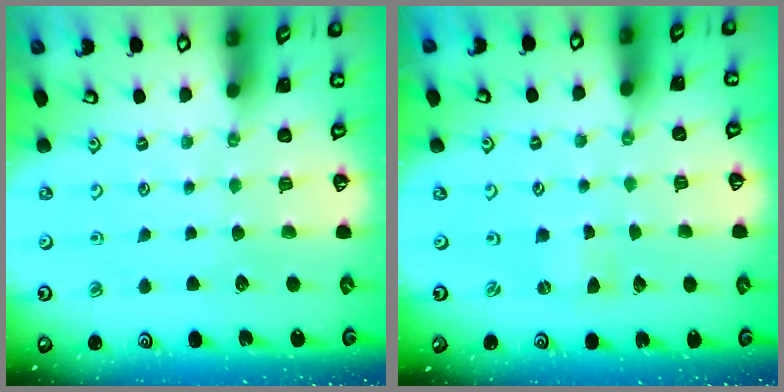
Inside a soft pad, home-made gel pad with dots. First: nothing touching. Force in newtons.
{"total": 0.0}